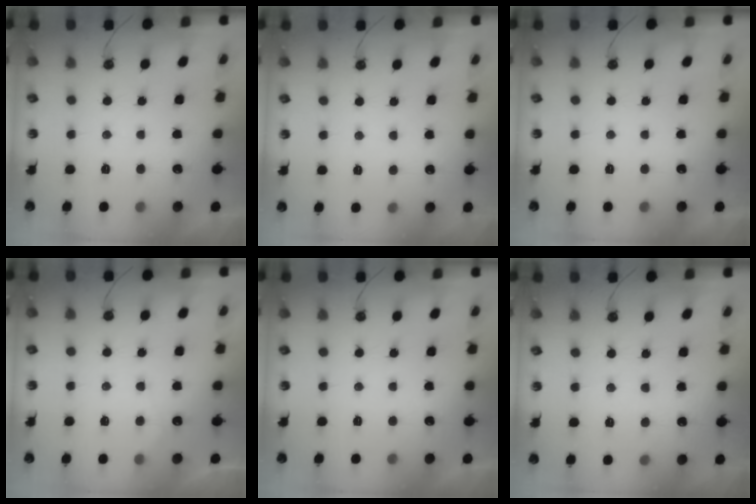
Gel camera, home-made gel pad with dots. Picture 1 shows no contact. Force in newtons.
{"total": 2.8, "press": 2.8, "slide": 0.5}
{"total": 0.0}
{"total": 4.7, "press": 4.7, "slide": 0.5}
{"total": 0.0}
{"total": 6.1, "press": 6.1, "slide": 0.9}